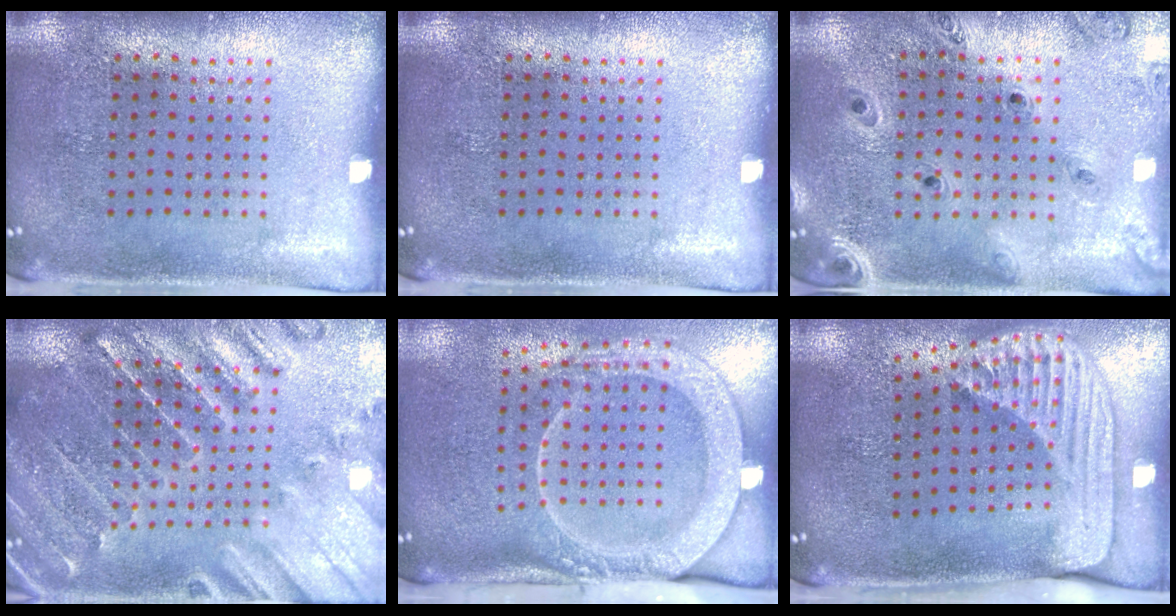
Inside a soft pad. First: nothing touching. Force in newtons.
{"total": 0.0}
{"total": 1.3, "press": 1.3, "slide": 0.2}
{"total": 1.3, "press": 1.3, "slide": 0.4}
{"total": 2.8, "press": 2.2, "slide": 1.8}
{"total": 2.5, "press": 1.8, "slide": 1.8}